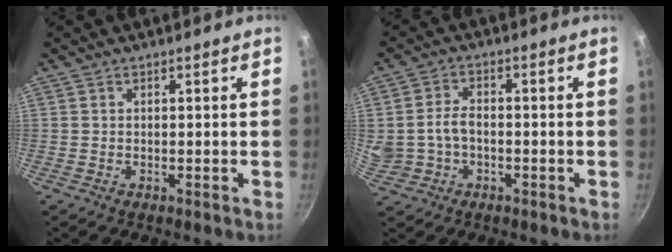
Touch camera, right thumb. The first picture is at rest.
{"total": 7.6, "force": [-0.9, 5.9, 4.8], "torque": [-0.089, 0.023, -0.011]}